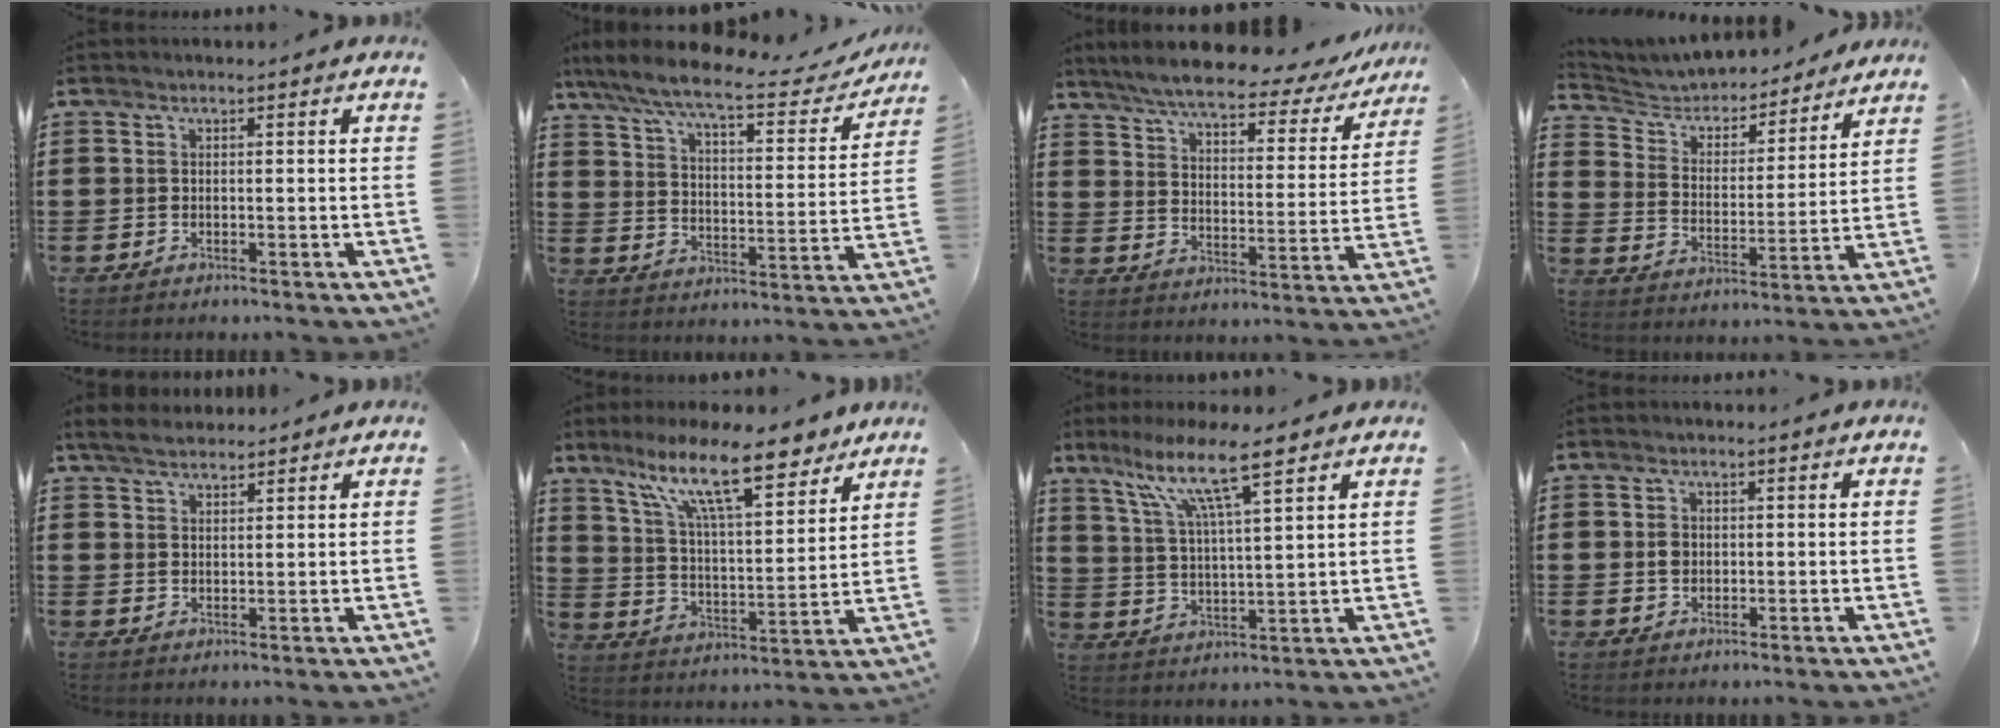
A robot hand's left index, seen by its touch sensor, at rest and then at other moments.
{"total": 8.7, "force": [7.3, 0.7, 4.7], "torque": [-0.120, -0.039, 0.121]}
{"total": 6.7, "force": [5.9, 0.7, 3.2], "torque": [-0.086, -0.030, 0.099]}
{"total": 4.7, "force": [4.5, 1.1, 0.6], "torque": [-0.041, -0.032, 0.072]}
{"total": 3.1, "force": [2.8, 1.0, 1.1], "torque": [-0.029, 0.003, 0.052]}
{"total": 14.4, "force": [10.4, 3.3, 9.4], "torque": [-0.191, -0.035, 0.178]}
{"total": 10.1, "force": [7.1, 0.9, 7.2], "torque": [-0.150, -0.026, 0.119]}
{"total": 1.8, "force": [0.2, 1.5, 1.0], "torque": [-0.022, 0.009, 0.004]}